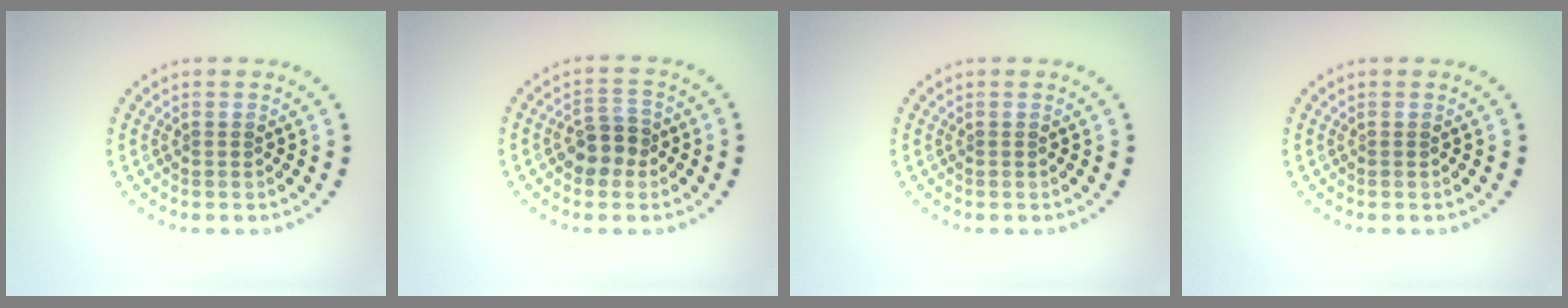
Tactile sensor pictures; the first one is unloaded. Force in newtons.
{"total": 2.7, "press": 2.6, "slide": 0.9}
{"total": 0.0}
{"total": 0.0}